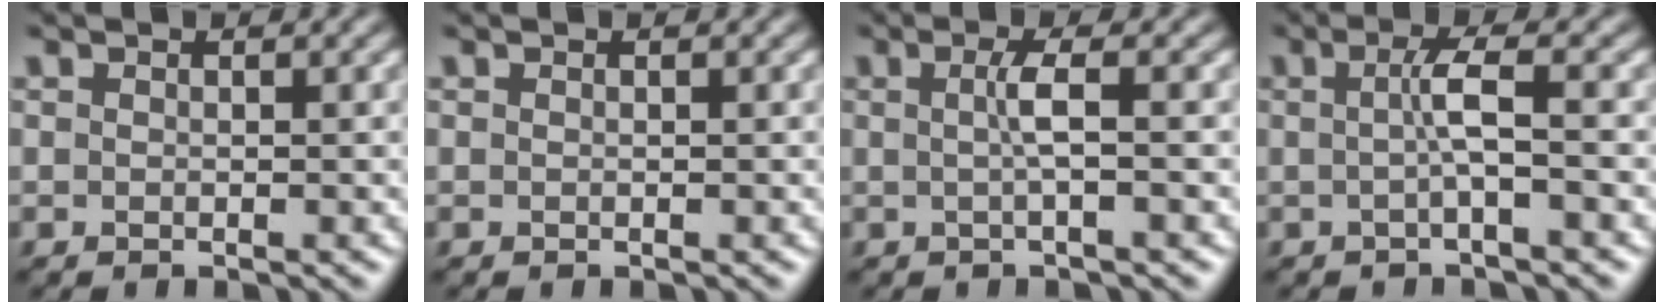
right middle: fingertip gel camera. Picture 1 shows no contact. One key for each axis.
{"total": 0.0}
{"total": 2.0, "fx": 0.0, "fy": 0.2, "fz": 2.0, "tx": -0.042, "ty": 0.002, "tz": 0.000}
{"total": 2.5, "fx": -0.1, "fy": 0.2, "fz": 2.5, "tx": -0.052, "ty": 0.002, "tz": -0.004}